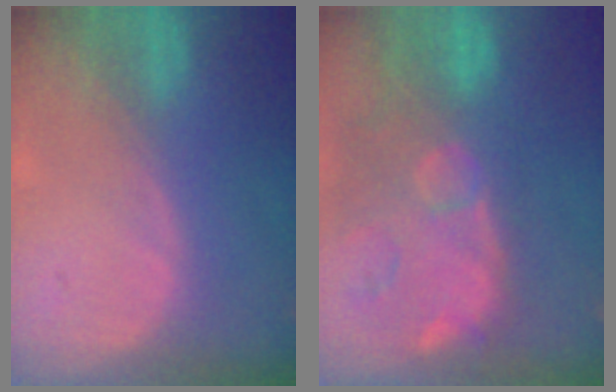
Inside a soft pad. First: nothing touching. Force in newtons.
{"total": 14.6, "press": 11.8, "slide": 8.6}